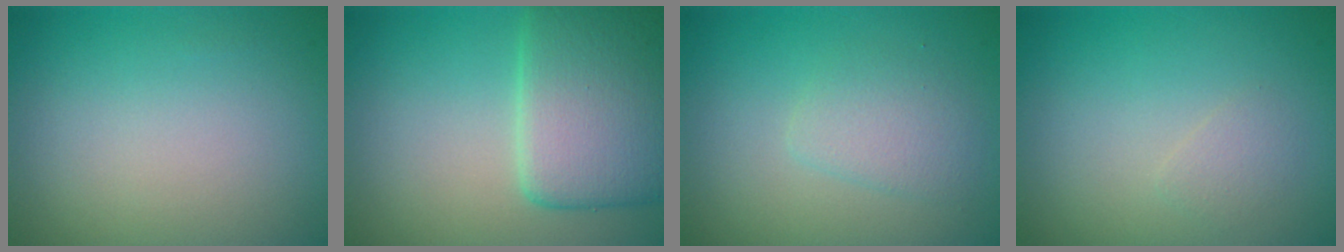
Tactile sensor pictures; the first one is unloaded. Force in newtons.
{"total": 6.9, "press": 6.9, "slide": 0.5}
{"total": 2.1, "press": 2.1, "slide": 0.1}
{"total": 0.9, "press": 0.9, "slide": 0.1}